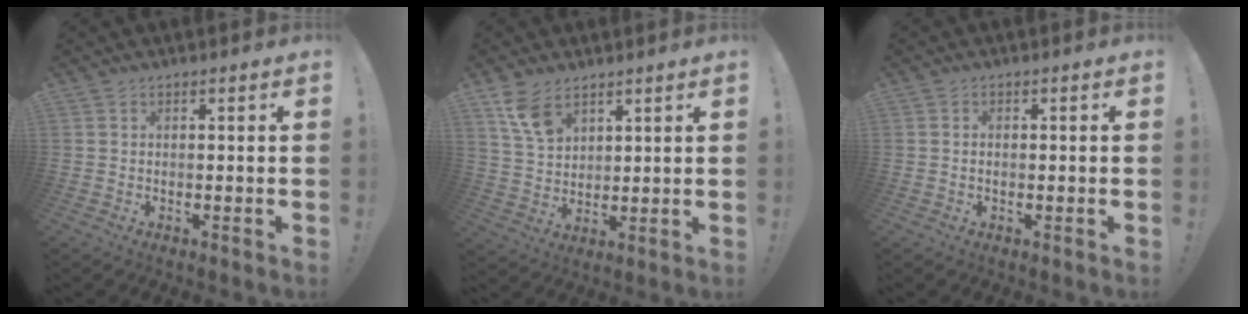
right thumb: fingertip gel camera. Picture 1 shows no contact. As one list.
[{"total": 8.9, "force": [5.7, 5.2, 4.4], "torque": [-0.075, -0.029, 0.112]}, {"total": 0.7, "force": [-0.1, 0.6, 0.3], "torque": [-0.008, 0.004, -0.001]}]